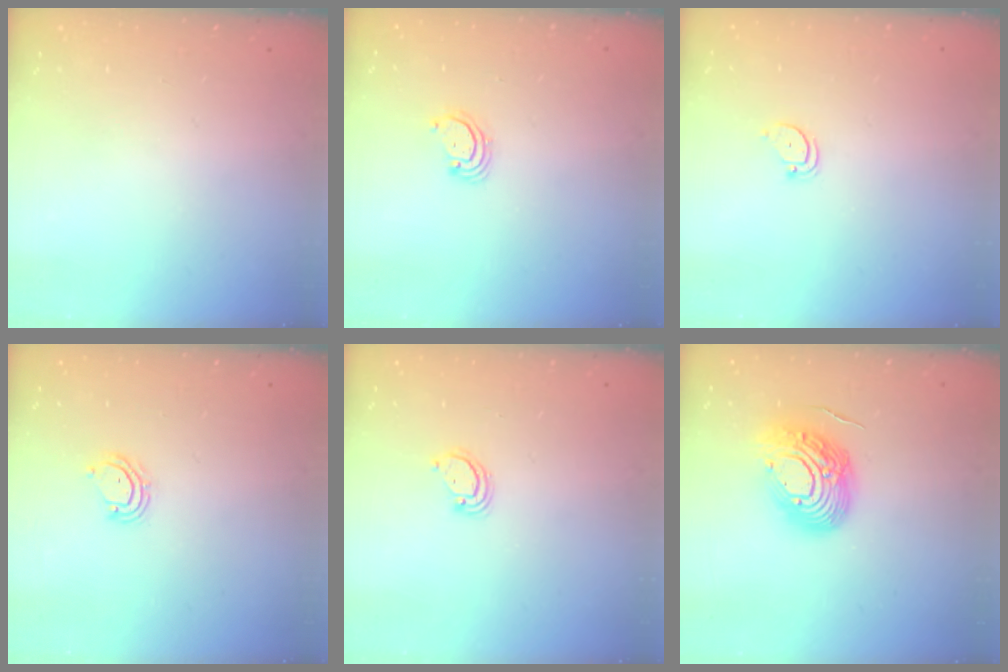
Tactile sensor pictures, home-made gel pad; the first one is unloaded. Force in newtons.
{"total": 2.3, "press": 2.3, "slide": 0.2}
{"total": 2.6, "press": 2.6, "slide": 0.0}
{"total": 4.6, "press": 4.6, "slide": 0.3}
{"total": 2.9, "press": 2.8, "slide": 0.2}
{"total": 15.0, "press": 14.9, "slide": 1.5}